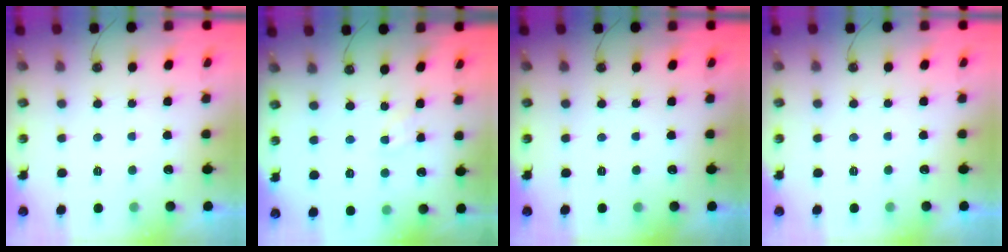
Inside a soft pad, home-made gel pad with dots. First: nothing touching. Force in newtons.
{"total": 1.3, "press": 1.3, "slide": 0.3}
{"total": 0.0}
{"total": 0.0}